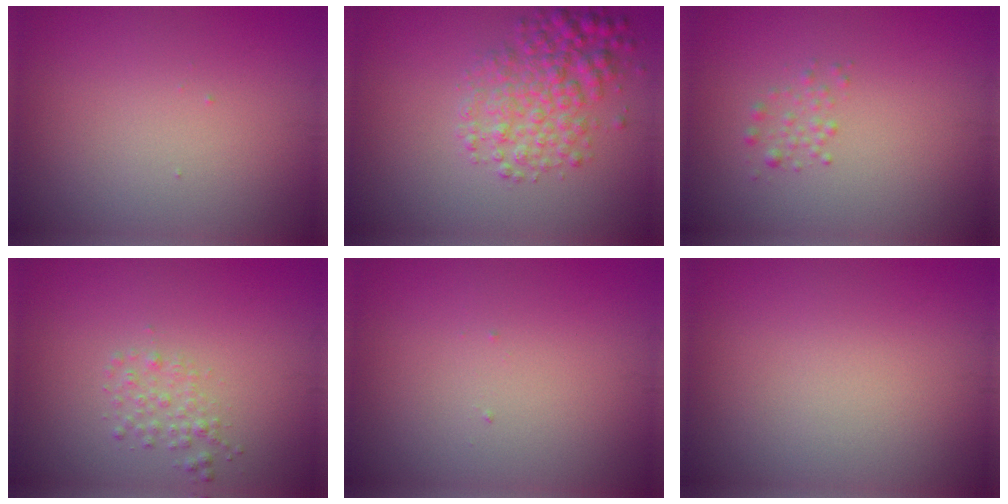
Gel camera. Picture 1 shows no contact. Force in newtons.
{"total": 4.4, "press": 4.4, "slide": 0.1}
{"total": 1.5, "press": 1.5, "slide": 0.0}
{"total": 1.5, "press": 1.5, "slide": 0.1}
{"total": 0.0}
{"total": 0.0}